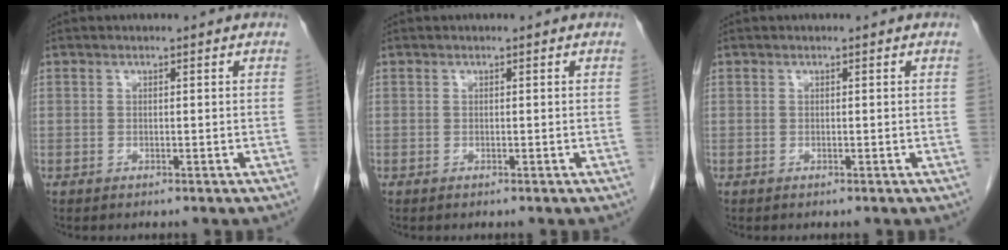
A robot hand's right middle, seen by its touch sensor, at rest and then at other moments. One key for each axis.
{"total": 0.0}
{"total": 0.0}